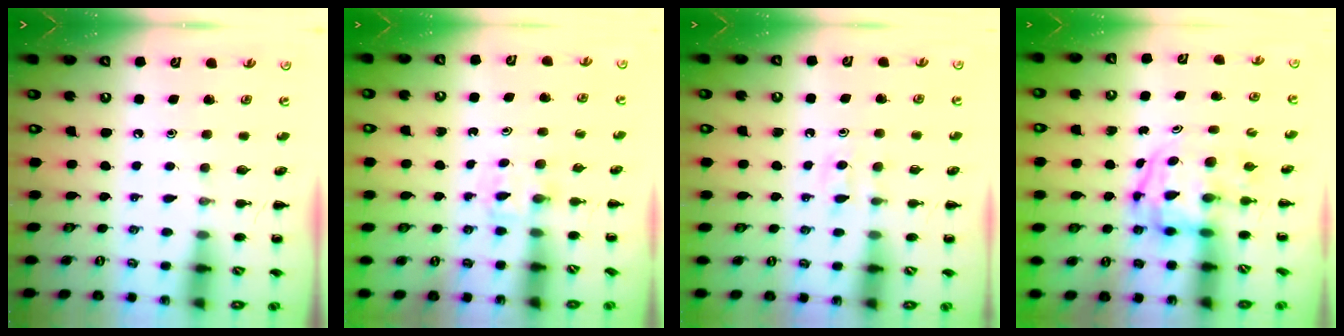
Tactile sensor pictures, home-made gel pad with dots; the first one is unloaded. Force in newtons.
{"total": 2.3, "press": 2.1, "slide": 1.0}
{"total": 4.6, "press": 4.5, "slide": 1.2}
{"total": 4.0, "press": 3.9, "slide": 0.6}